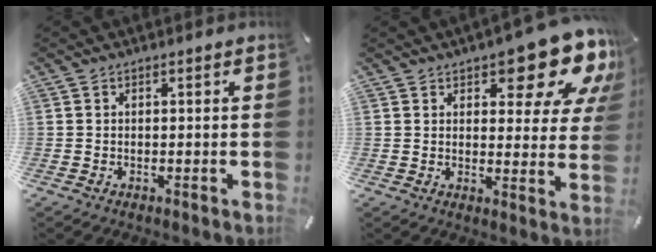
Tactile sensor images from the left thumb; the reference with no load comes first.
{"total": 13.8, "force": [8.9, 5.9, 8.8], "torque": [-0.101, -0.063, 0.148]}